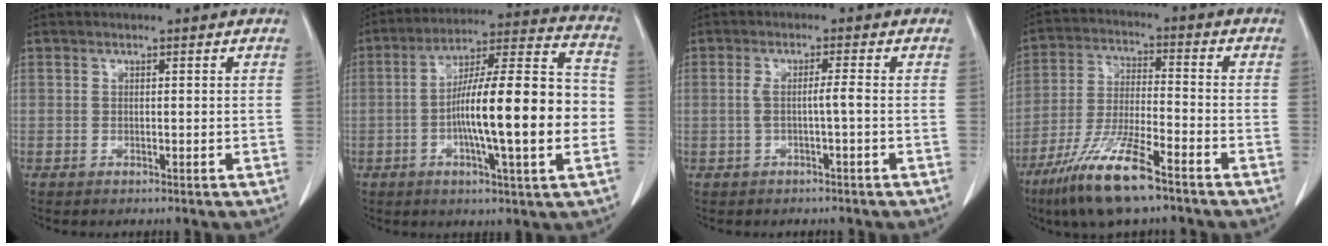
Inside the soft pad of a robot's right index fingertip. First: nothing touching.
{"total": 19.1, "force": [-3.0, 1.9, 18.8], "torque": [-0.306, 0.013, -0.051]}
{"total": 2.7, "force": [-0.3, -0.2, 2.6], "torque": [-0.049, 0.005, -0.005]}
{"total": 12.7, "force": [-8.4, 1.7, 9.4], "torque": [-0.193, -0.028, -0.154]}